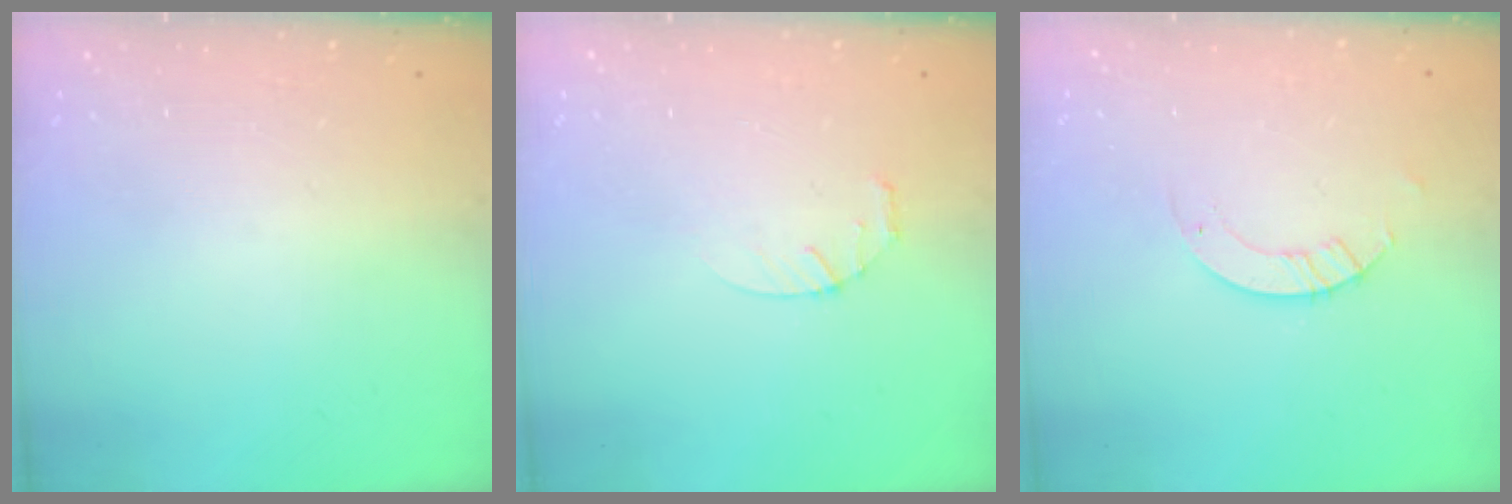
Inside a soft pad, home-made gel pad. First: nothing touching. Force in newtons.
{"total": 2.8, "press": 2.8, "slide": 0.4}
{"total": 3.3, "press": 3.3, "slide": 0.2}